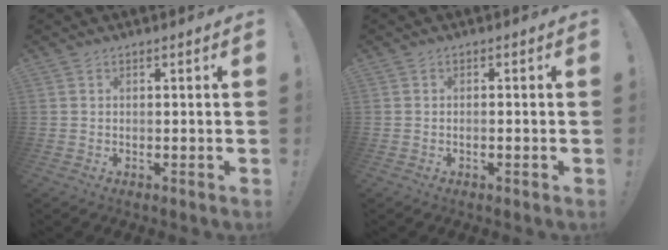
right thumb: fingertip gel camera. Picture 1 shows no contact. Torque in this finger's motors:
{"motor_torque": [0.08, 0.10, -0.10, 0.05, -0.01]}